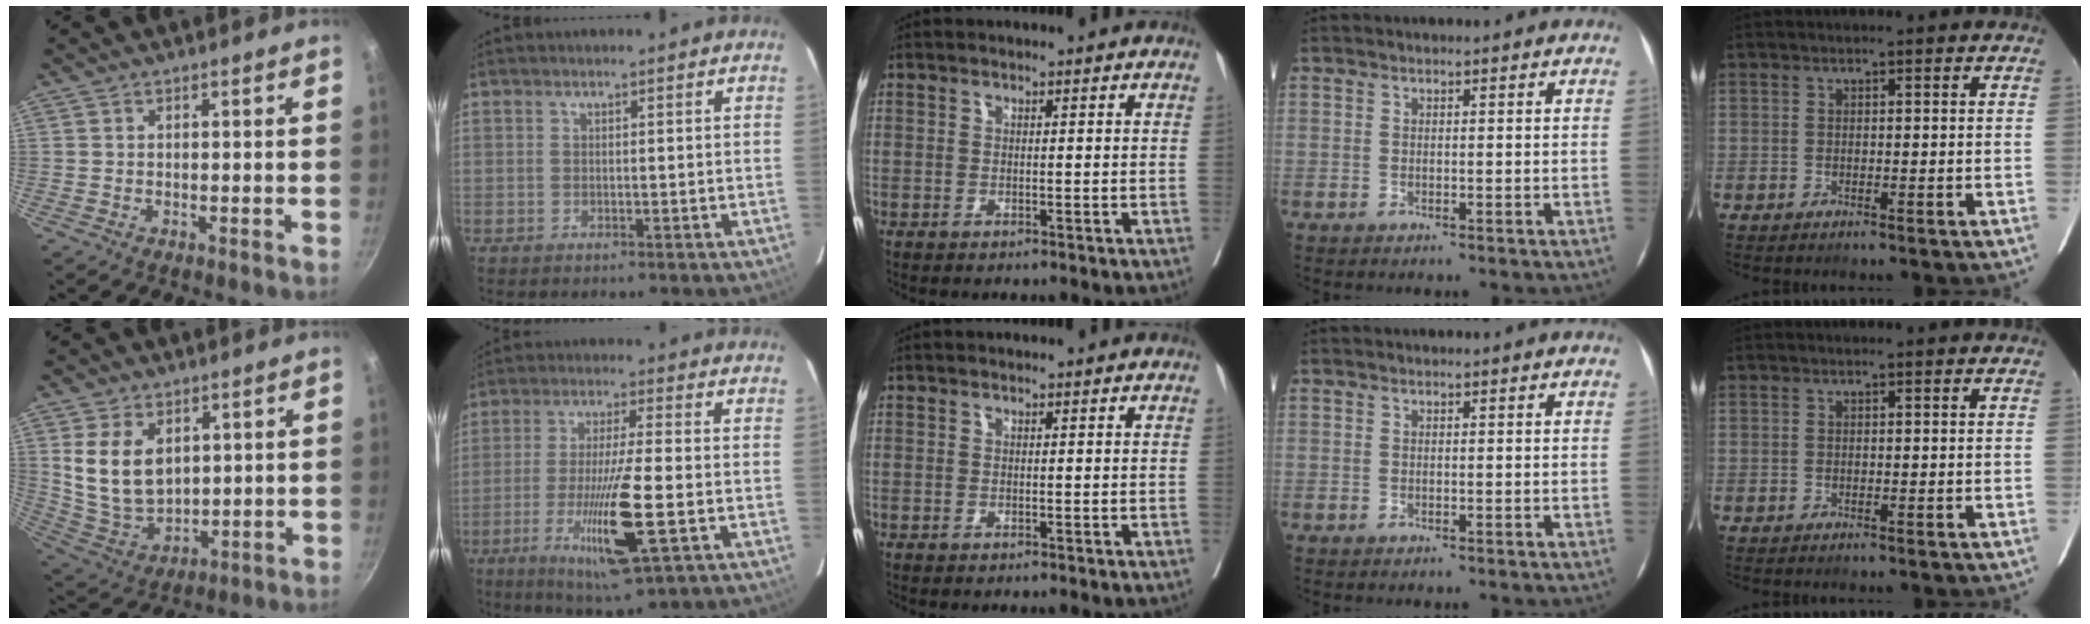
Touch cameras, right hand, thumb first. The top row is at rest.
{"thumb": {"total": 12.2, "force": [3.6, 8.0, 8.4], "torque": [-0.140, -0.019, 0.090]}, "index": {"total": 13.3, "force": [-4.1, 0.5, 12.6], "torque": [-0.235, -0.026, -0.072]}}